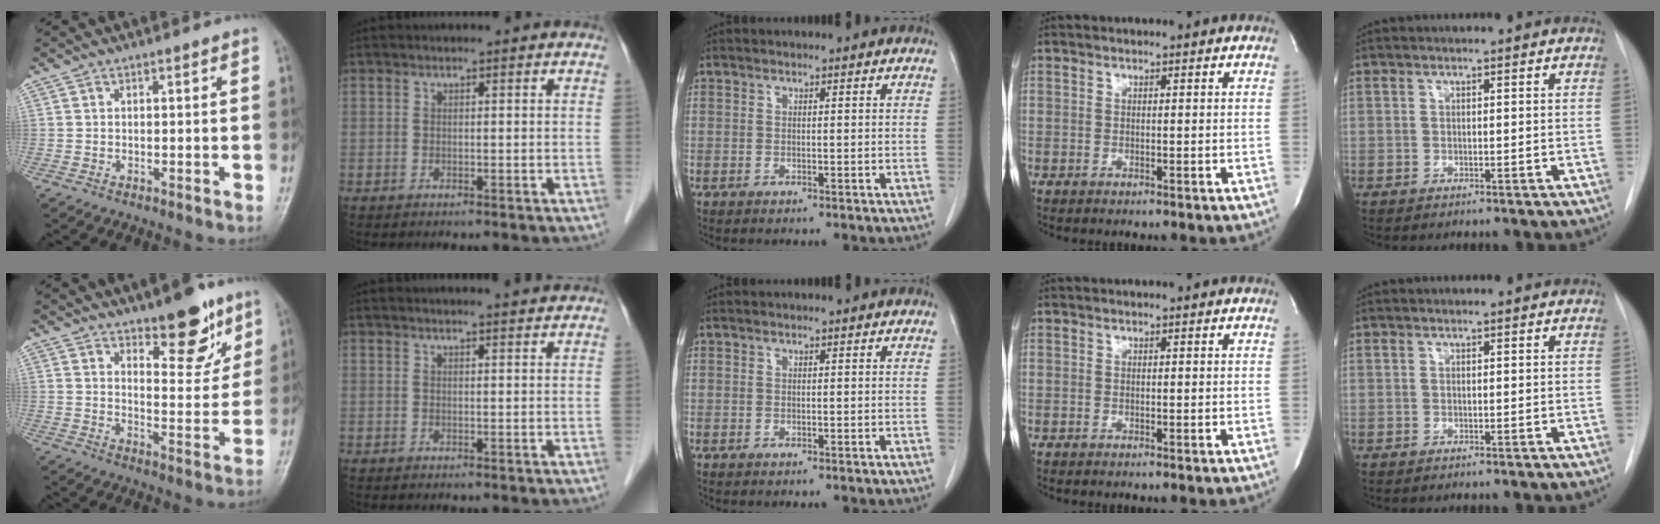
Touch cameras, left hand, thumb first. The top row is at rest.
{"thumb": {"total": 10.8, "force": [7.2, 4.3, 6.7], "torque": [-0.059, -0.052, 0.111]}, "index": {"total": 3.6, "force": [3.5, 0.0, 1.0], "torque": [-0.018, 0.008, 0.039]}}